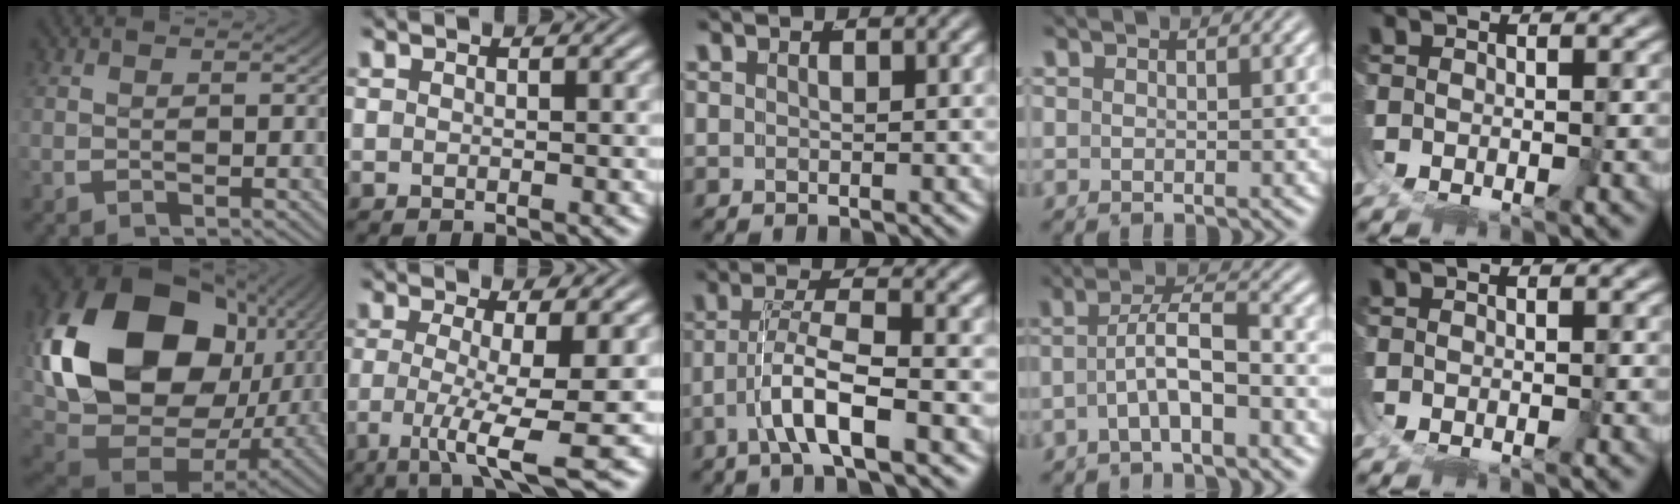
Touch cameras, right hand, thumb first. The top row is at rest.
{"thumb": {"total": 24.7, "force": [0.7, 16.6, 18.4], "torque": [-0.373, -0.058, 0.048]}, "index": {"total": 7.3, "force": [-4.7, 0.8, 5.5], "torque": [-0.107, -0.046, -0.051]}, "middle": {"total": 4.2, "force": [-1.7, 1.2, 3.6], "torque": [-0.060, 0.003, -0.032]}, "ring": {"total": 4.2, "force": [-0.4, 2.0, 3.7], "torque": [-0.068, -0.006, -0.007]}}